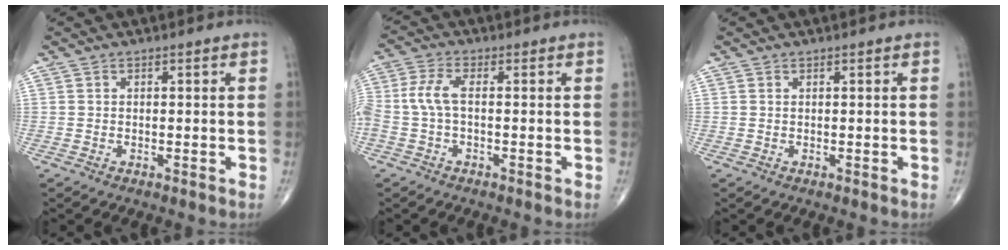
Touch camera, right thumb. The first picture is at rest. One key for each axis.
{"total": 5.6, "fx": -0.6, "fy": 2.5, "fz": 5.1, "tx": -0.135, "ty": 0.016, "tz": -0.017}
{"total": 0.0}